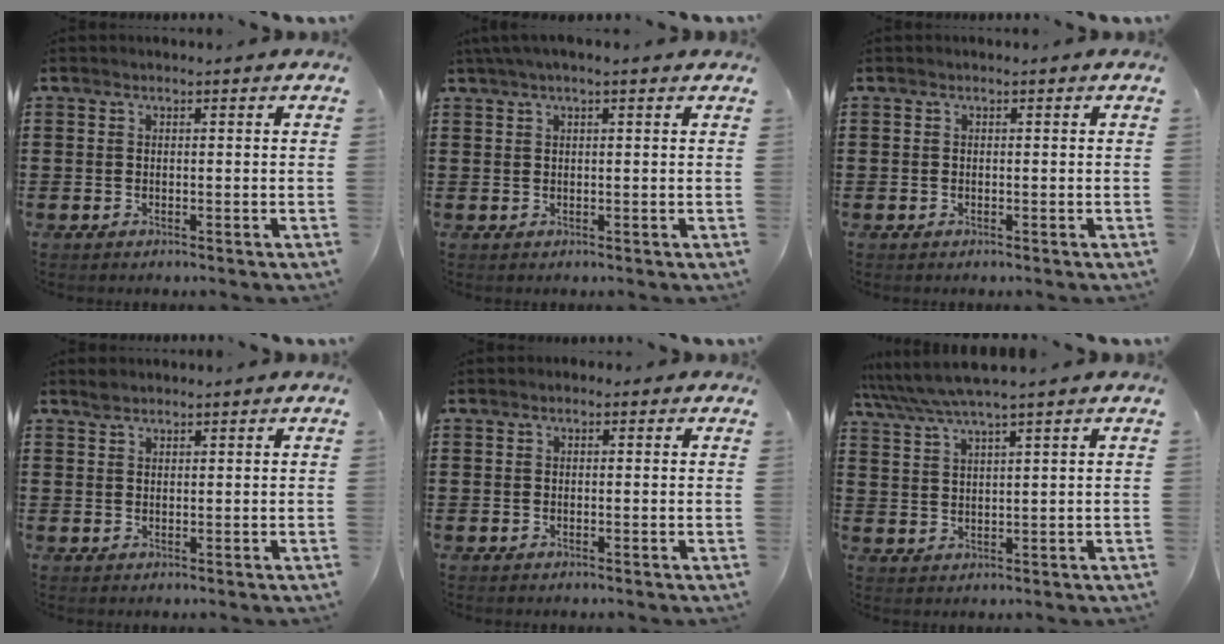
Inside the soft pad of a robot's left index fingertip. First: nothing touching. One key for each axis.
{"total": 1.7, "fx": 1.0, "fy": 0.1, "fz": 1.4, "tx": -0.027, "ty": 0.002, "tz": 0.019}
{"total": 0.0}
{"total": 1.4, "fx": 1.2, "fy": 0.5, "fz": 0.3, "tx": -0.008, "ty": 0.001, "tz": 0.025}
{"total": 0.7, "fx": -0.2, "fy": 0.6, "fz": 0.3, "tx": -0.006, "ty": 0.002, "tz": -0.005}
{"total": 4.4, "fx": 3.6, "fy": -0.1, "fz": 2.6, "tx": -0.061, "ty": -0.009, "tz": 0.061}